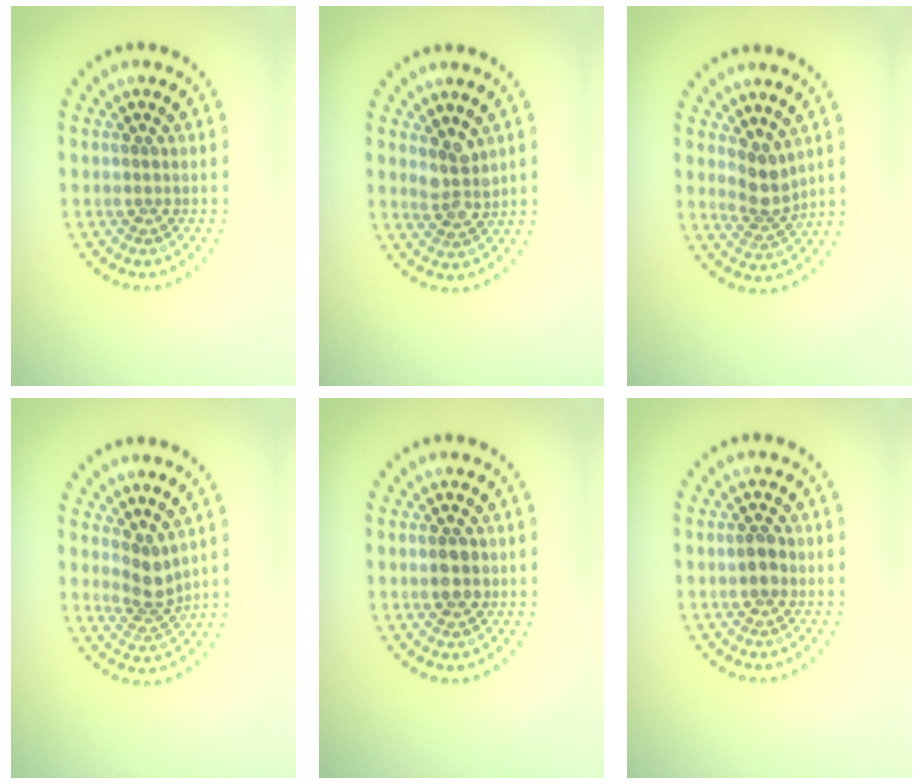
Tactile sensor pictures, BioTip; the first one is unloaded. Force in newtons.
{"total": 2.6, "press": 2.2, "slide": 1.3}
{"total": 2.7, "press": 2.1, "slide": 1.7}
{"total": 2.4, "press": 1.8, "slide": 1.6}
{"total": 2.4, "press": 2.4, "slide": 0.1}
{"total": 1.4, "press": 1.4, "slide": 0.1}